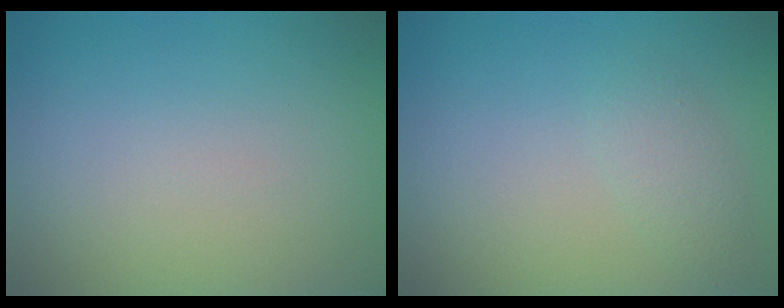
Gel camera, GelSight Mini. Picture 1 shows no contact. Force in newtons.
{"total": 1.6, "press": 1.6, "slide": 0.0}